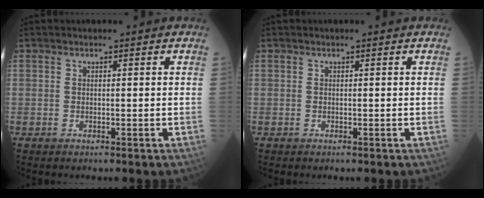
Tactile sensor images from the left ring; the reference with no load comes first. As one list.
[{"total": 0.0}]